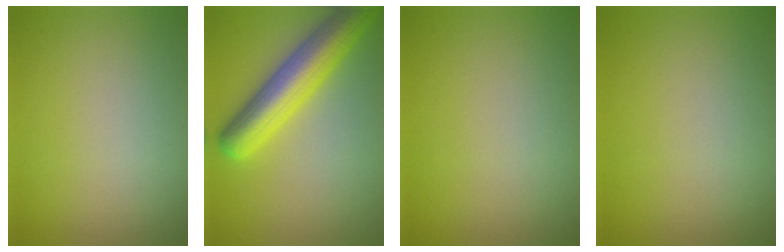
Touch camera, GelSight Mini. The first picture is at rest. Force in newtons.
{"total": 7.2, "press": 7.2, "slide": 0.4}
{"total": 0.0}
{"total": 0.0}